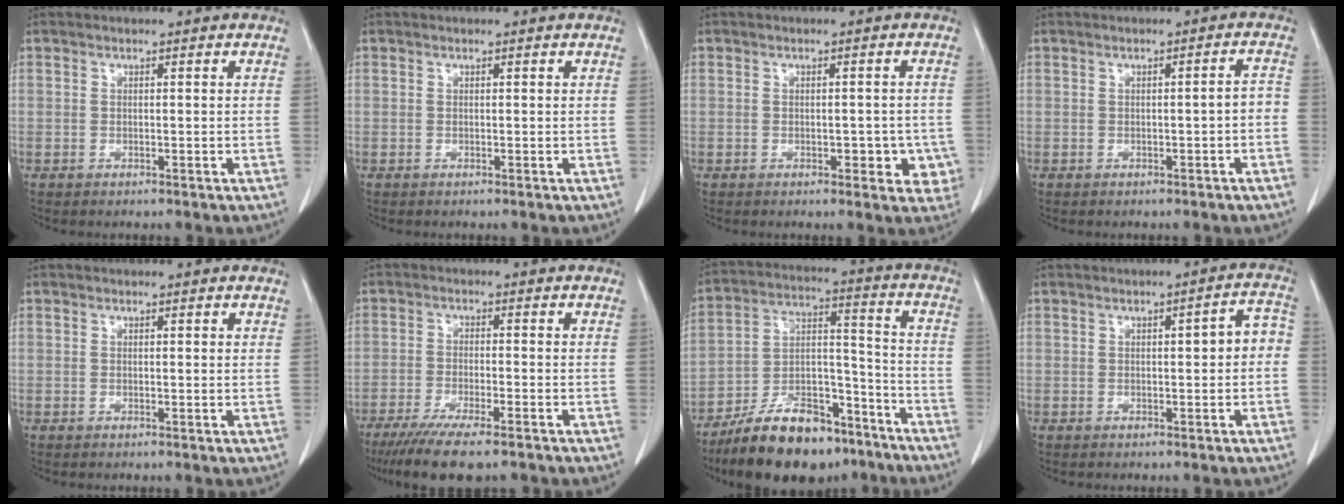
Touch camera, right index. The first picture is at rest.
{"total": 0.0}
{"total": 4.6, "force": [-1.4, 2.4, 3.6], "torque": [-0.023, 0.006, -0.012]}
{"total": 2.0, "force": [-0.7, 0.3, 1.8], "torque": [-0.019, 0.004, -0.010]}
{"total": 0.0}
{"total": 10.0, "force": [-7.6, 1.2, 6.4], "torque": [-0.098, -0.021, -0.119]}
{"total": 17.9, "force": [-13.6, 6.8, 9.5], "torque": [-0.173, 0.025, -0.228]}
{"total": 4.1, "force": [-0.1, 1.1, 3.9], "torque": [-0.043, 0.021, -0.007]}